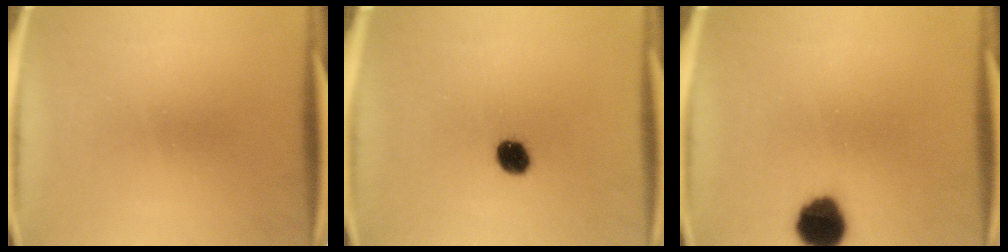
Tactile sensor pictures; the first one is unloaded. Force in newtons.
{"total": 5.0}
{"total": 9.5}